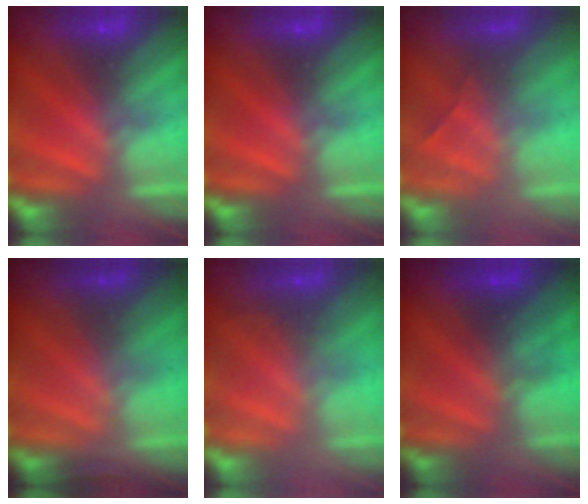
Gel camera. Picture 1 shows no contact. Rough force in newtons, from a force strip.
{"total": 0.0}
{"total": 2.3}
{"total": 1.5}
{"total": 2.3}
{"total": 1.7}